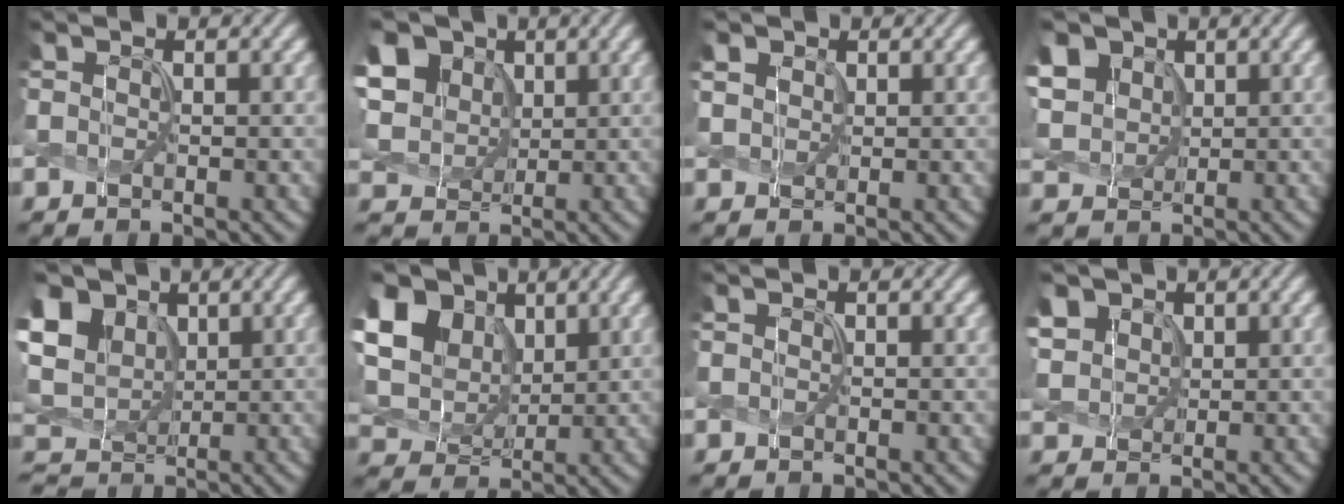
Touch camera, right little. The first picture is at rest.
{"total": 11.0, "force": [4.2, 8.7, 5.4], "torque": [-0.143, 0.026, 0.072]}
{"total": 1.7, "force": [1.0, 1.2, 0.5], "torque": [-0.018, 0.001, 0.022]}
{"total": 7.6, "force": [2.9, 6.0, 3.8], "torque": [-0.111, 0.021, 0.050]}
{"total": 8.5, "force": [2.5, 6.7, 4.5], "torque": [-0.129, 0.027, 0.035]}
{"total": 12.1, "force": [4.9, 9.0, 6.5], "torque": [-0.157, 0.030, 0.088]}
{"total": 0.0}
{"total": 4.8, "force": [2.3, 3.6, 2.2], "torque": [-0.087, 0.016, 0.050]}